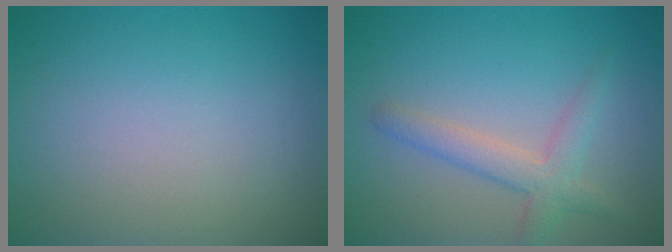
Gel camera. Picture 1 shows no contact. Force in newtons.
{"total": 3.0, "press": 3.0, "slide": 0.1}